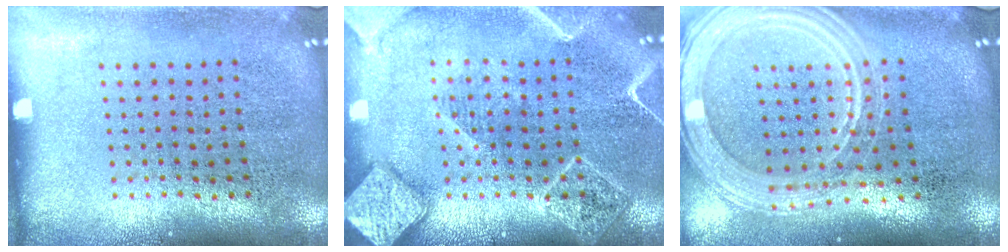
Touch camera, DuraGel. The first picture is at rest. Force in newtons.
{"total": 3.6, "press": 3.6, "slide": 0.3}
{"total": 2.2, "press": 2.0, "slide": 0.8}